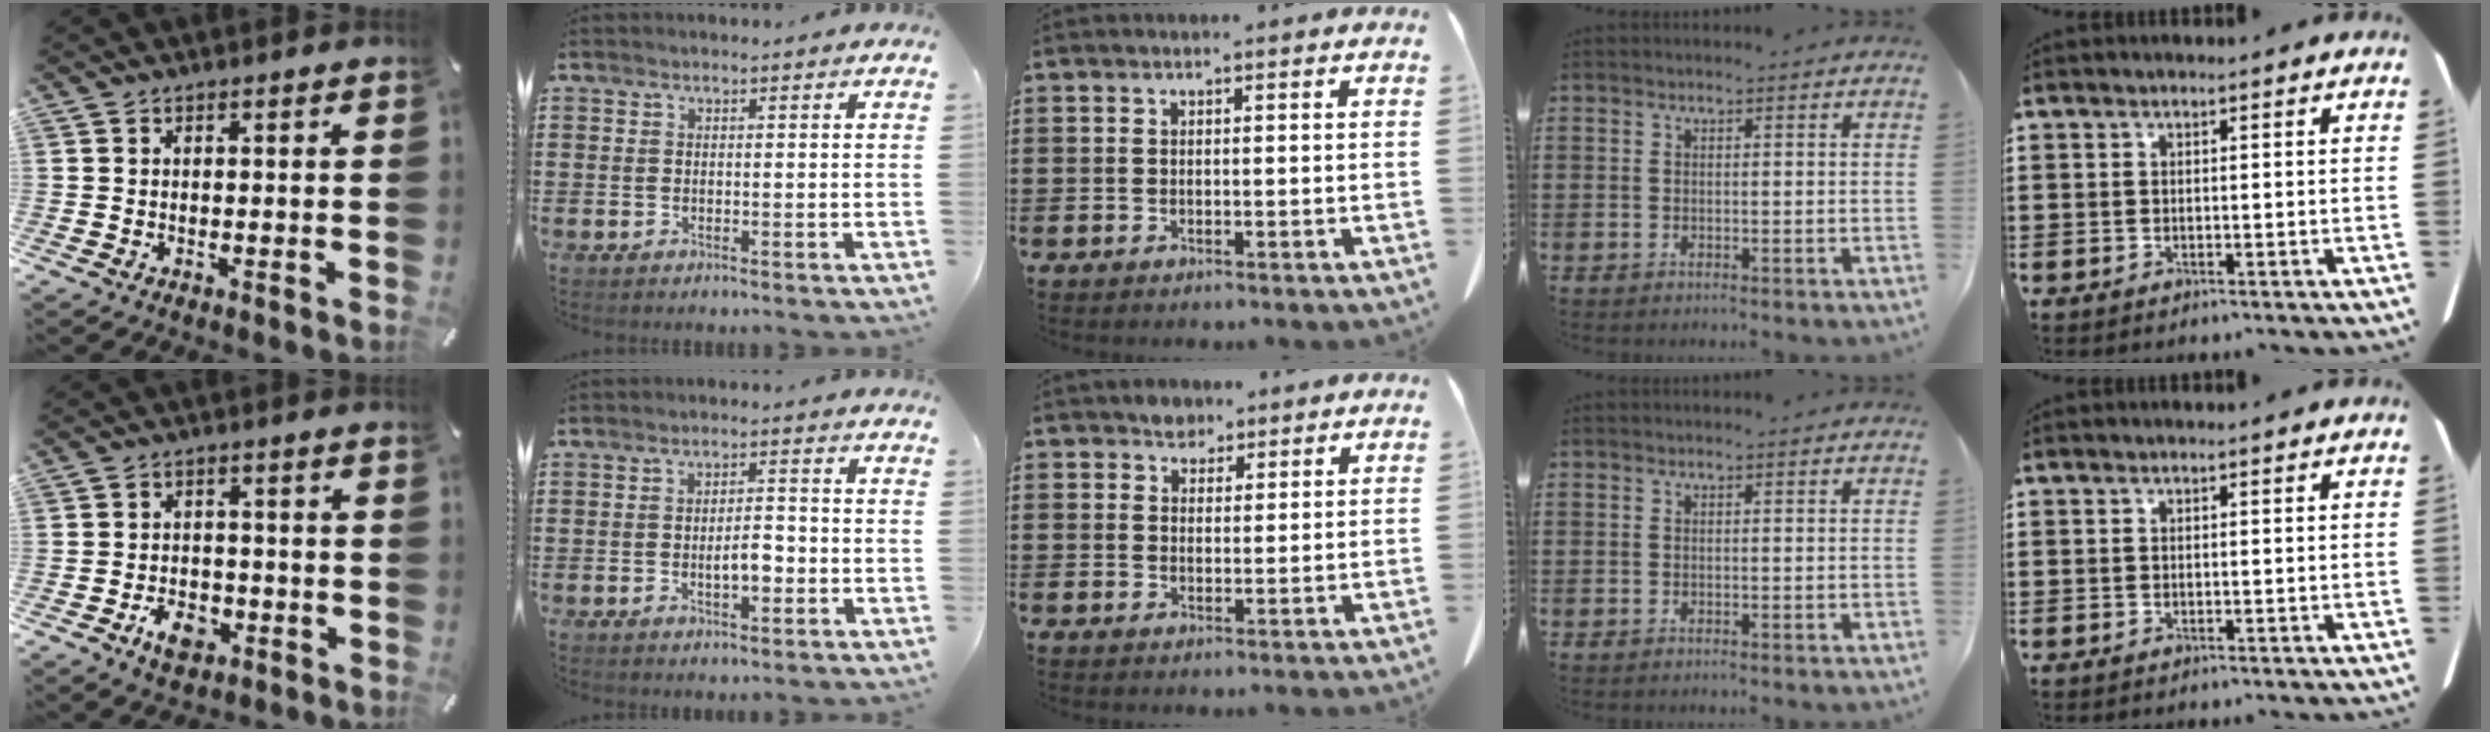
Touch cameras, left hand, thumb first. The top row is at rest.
{"thumb": {"total": 6.6, "force": [-3.1, 4.4, 3.7], "torque": [-0.067, 0.011, -0.058]}, "index": {"total": 4.2, "force": [-1.0, 1.8, 3.7], "torque": [-0.059, 0.003, -0.023]}, "middle": {"total": 2.9, "force": [2.3, 1.6, 0.4], "torque": [-0.016, 0.008, 0.046]}}